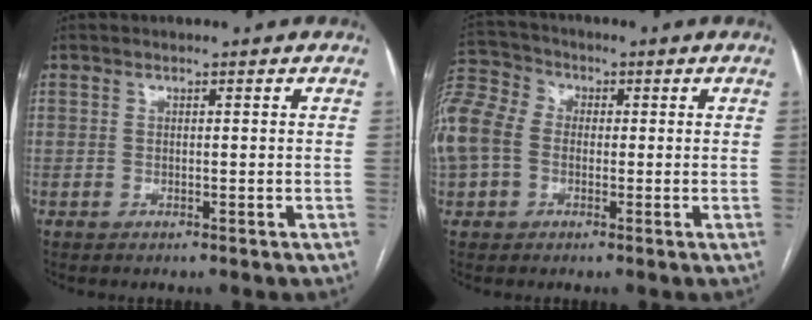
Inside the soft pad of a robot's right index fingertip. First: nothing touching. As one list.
[{"total": 15.4, "force": [0.0, 13.0, 8.4], "torque": [-0.237, 0.059, 0.002]}]